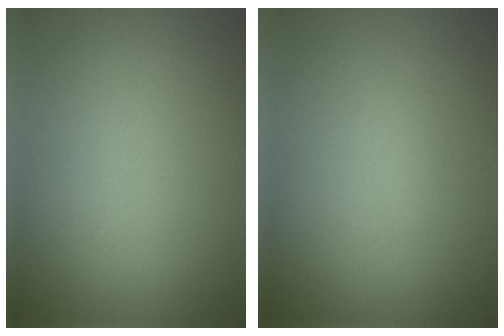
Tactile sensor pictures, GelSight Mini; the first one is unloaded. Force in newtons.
{"total": 0.6, "press": 0.6, "slide": 0.1}